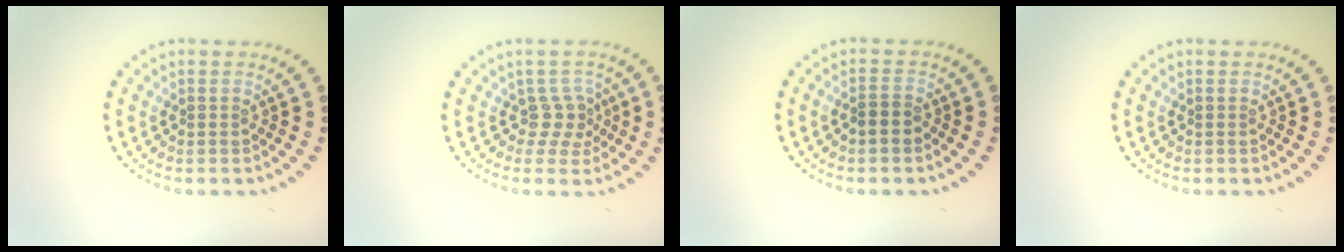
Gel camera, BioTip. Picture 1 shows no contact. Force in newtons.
{"total": 2.2, "press": 1.5, "slide": 1.6}
{"total": 1.5, "press": 1.4, "slide": 0.7}
{"total": 0.0}